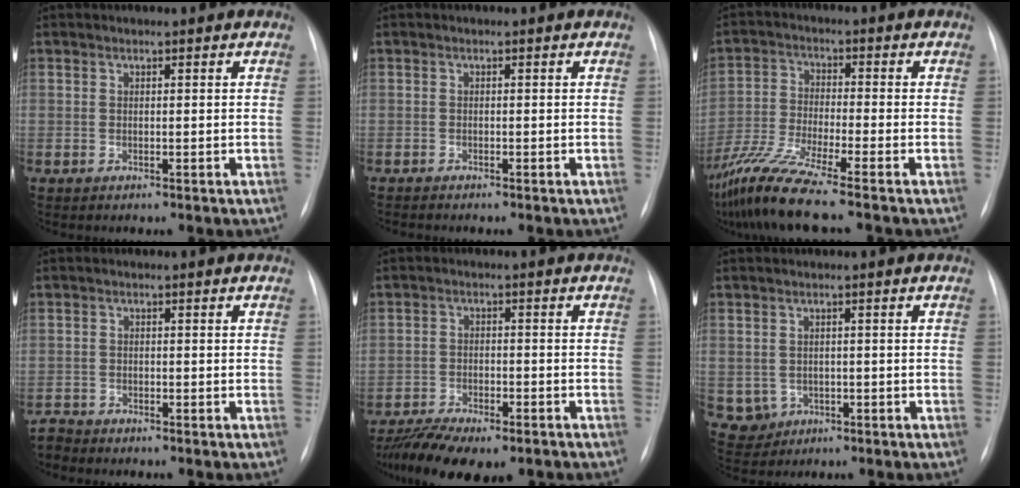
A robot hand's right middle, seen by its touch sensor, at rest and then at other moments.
{"total": 1.0, "force": [-0.9, -0.2, 0.3], "torque": [-0.008, -0.004, -0.014]}
{"total": 10.6, "force": [-8.2, -1.2, 6.6], "torque": [-0.140, -0.039, -0.155]}
{"total": 1.8, "force": [-1.7, -0.2, -0.6], "torque": [0.009, -0.011, -0.034]}
{"total": 11.2, "force": [-8.8, 3.5, 6.1], "torque": [-0.104, -0.010, -0.137]}
{"total": 3.9, "force": [-1.1, 3.7, 0.5], "torque": [-0.010, 0.002, -0.010]}